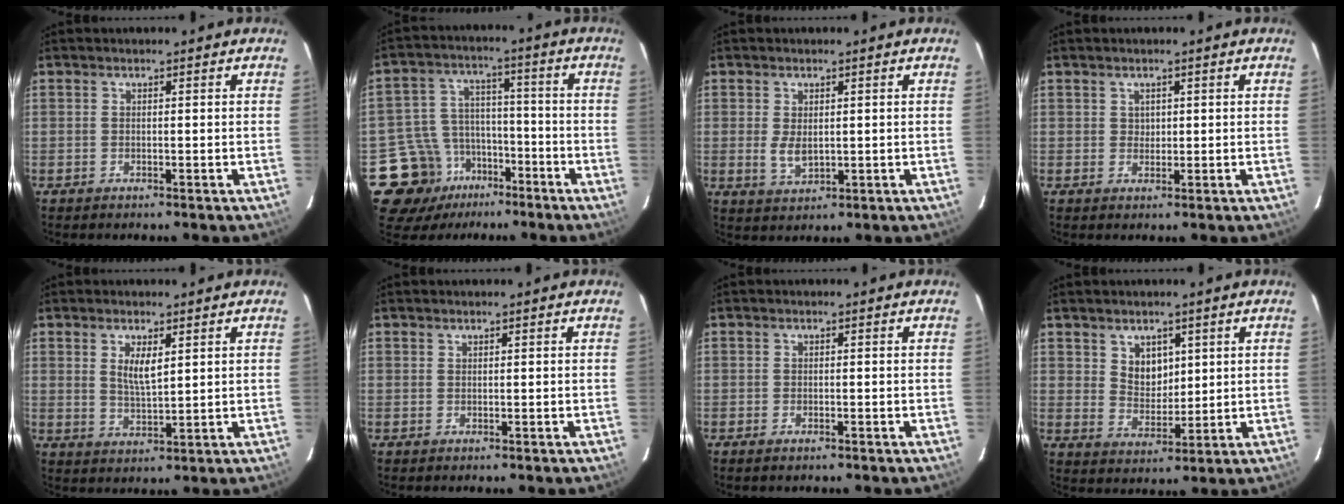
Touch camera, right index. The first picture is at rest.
{"total": 12.3, "force": [-7.8, 8.9, 3.0], "torque": [-0.088, 0.035, -0.121]}
{"total": 3.7, "force": [0.2, 2.2, 3.0], "torque": [-0.055, -0.005, 0.008]}
{"total": 1.9, "force": [0.7, 1.7, 0.3], "torque": [0.000, 0.005, 0.012]}
{"total": 4.6, "force": [1.8, 1.6, 3.9], "torque": [-0.071, -0.004, 0.036]}
{"total": 0.0}
{"total": 1.0, "force": [-0.7, 0.4, 0.6], "torque": [-0.010, -0.003, -0.013]}
{"total": 5.5, "force": [2.6, 4.1, 2.6], "torque": [-0.039, 0.001, 0.054]}